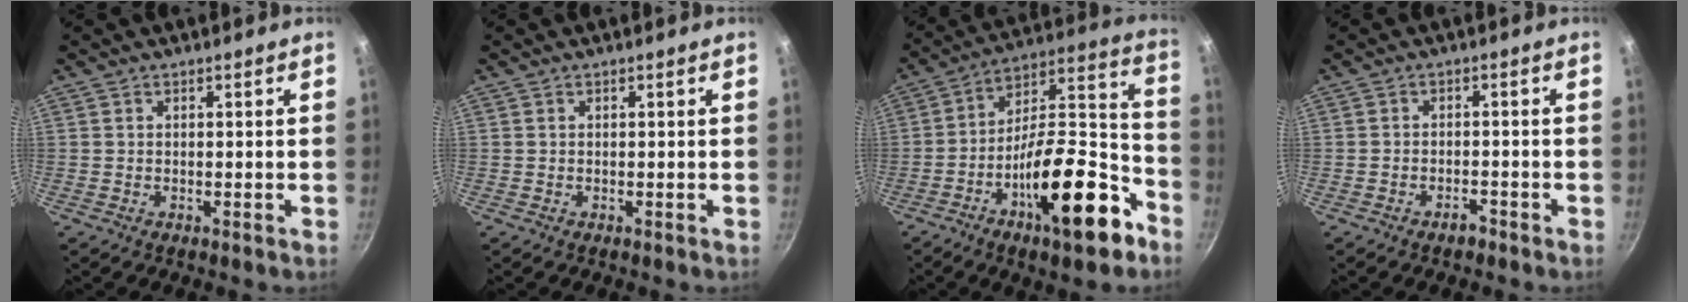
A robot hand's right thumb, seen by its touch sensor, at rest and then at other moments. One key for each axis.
{"total": 0.0}
{"total": 23.2, "fx": -11.5, "fy": 8.5, "fz": 18.2, "tx": -0.234, "ty": 0.082, "tz": -0.190}
{"total": 2.1, "fx": -1.6, "fy": 0.9, "fz": 0.8, "tx": -0.006, "ty": 0.021, "tz": -0.020}